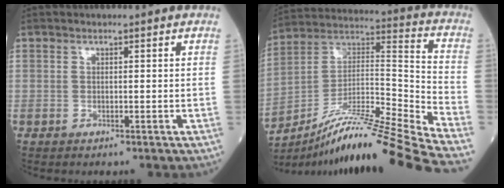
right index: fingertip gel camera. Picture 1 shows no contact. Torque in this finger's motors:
{"motor_torque": [0.79, -1.08, 0.53, 0.17]}